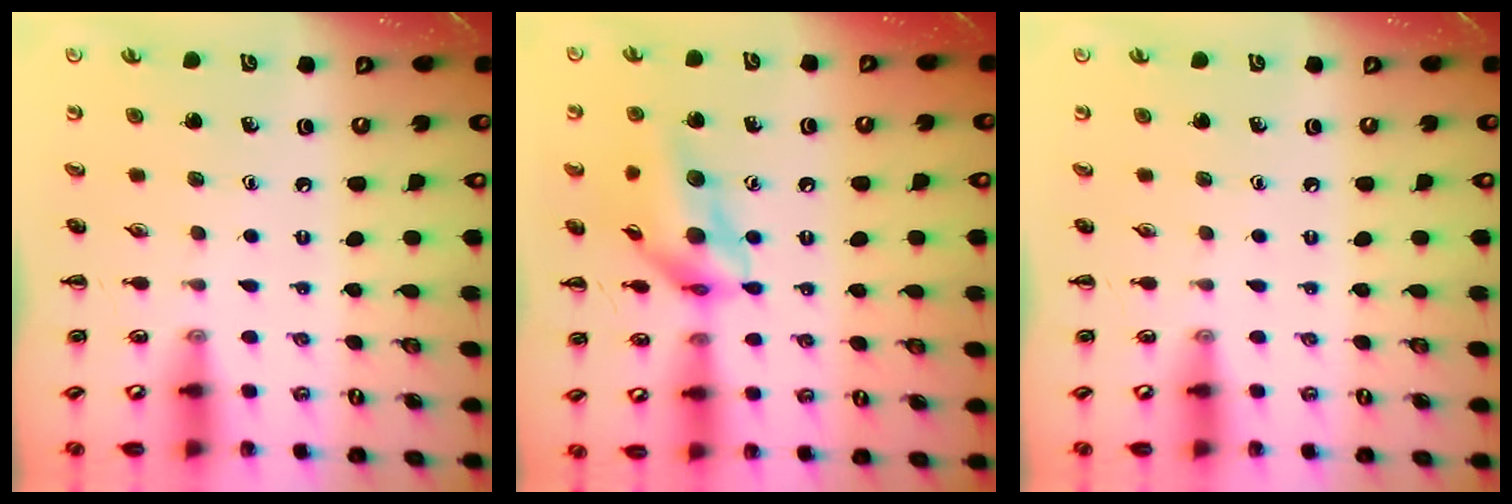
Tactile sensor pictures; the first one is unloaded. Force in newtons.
{"total": 16.5, "press": 16.1, "slide": 3.4}
{"total": 0.0}